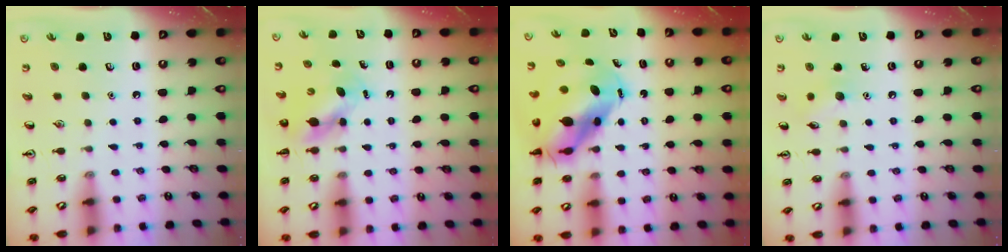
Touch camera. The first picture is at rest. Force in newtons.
{"total": 5.0, "press": 5.0, "slide": 0.3}
{"total": 10.0, "press": 9.7, "slide": 2.6}
{"total": 5.4, "press": 5.2, "slide": 1.5}